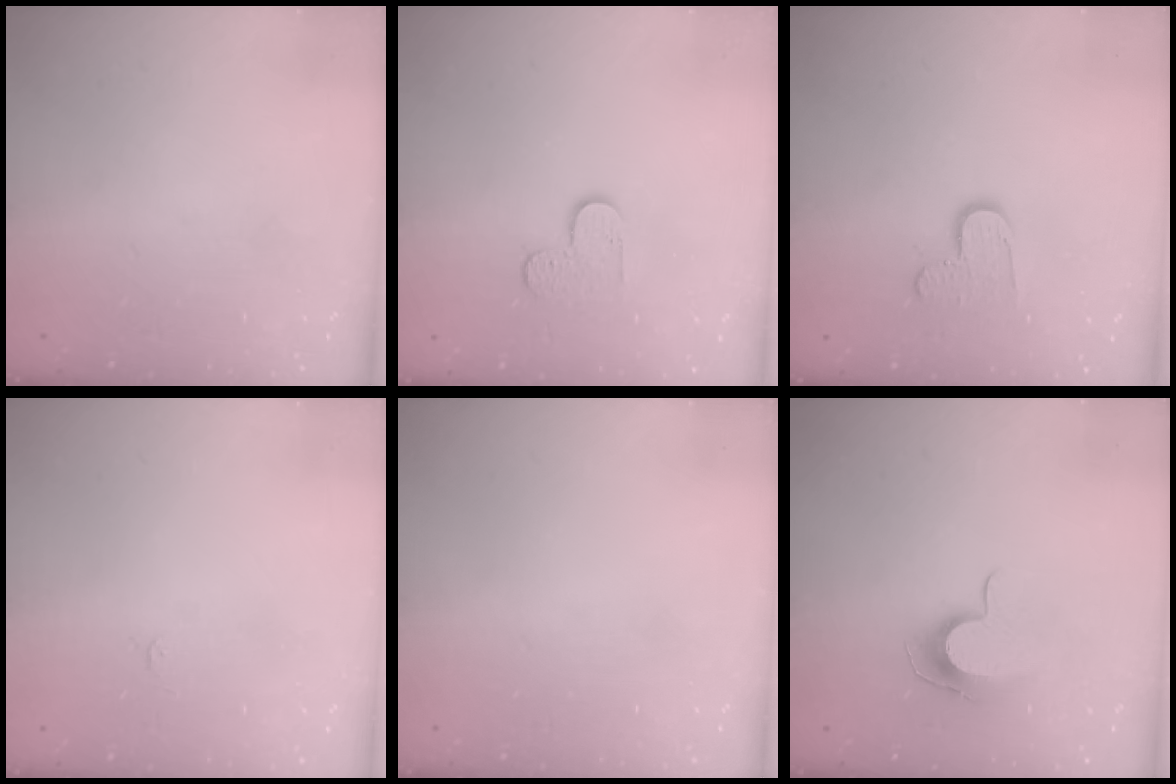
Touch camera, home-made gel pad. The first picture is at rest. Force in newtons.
{"total": 4.7, "press": 4.7, "slide": 0.5}
{"total": 8.3, "press": 8.3, "slide": 0.6}
{"total": 2.4, "press": 2.4, "slide": 0.3}
{"total": 0.0}
{"total": 8.4, "press": 8.3, "slide": 0.7}